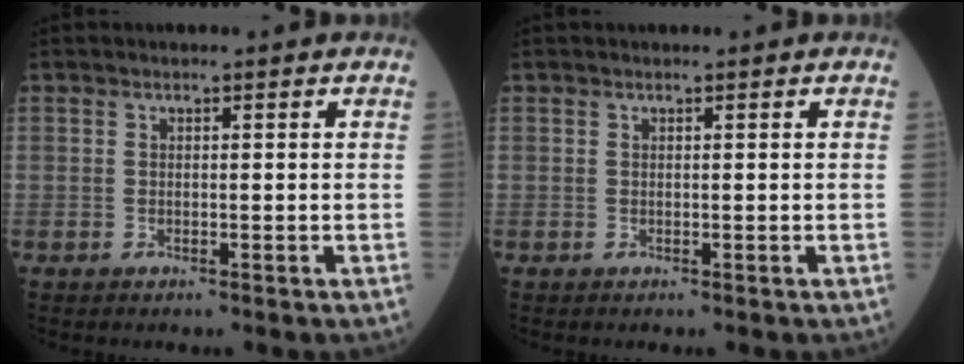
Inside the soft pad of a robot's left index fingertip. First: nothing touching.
{"total": 0.6, "force": [0.5, 0.0, 0.2], "torque": [-0.002, 0.014, 0.012]}